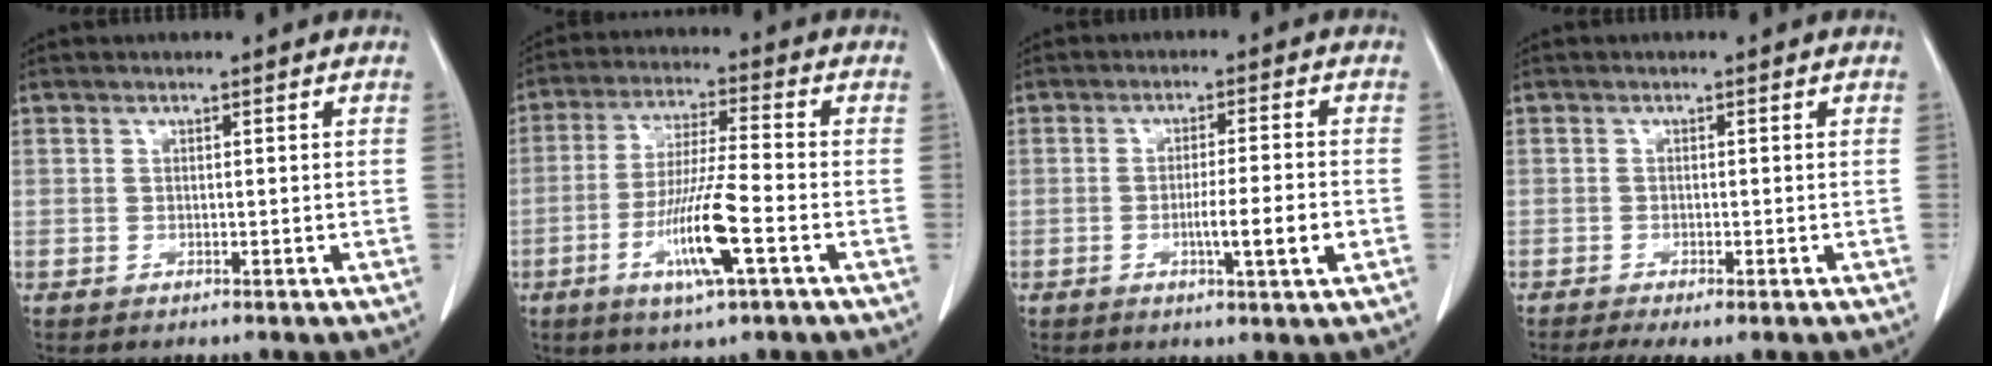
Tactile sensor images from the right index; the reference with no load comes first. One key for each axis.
{"total": 11.1, "fx": -4.1, "fy": 0.2, "fz": 10.4, "tx": -0.200, "ty": -0.015, "tz": -0.078}
{"total": 6.4, "fx": -1.9, "fy": -0.2, "fz": 6.1, "tx": -0.095, "ty": -0.008, "tz": -0.029}
{"total": 4.5, "fx": -3.2, "fy": 1.1, "fz": 2.9, "tx": -0.046, "ty": -0.011, "tz": -0.048}